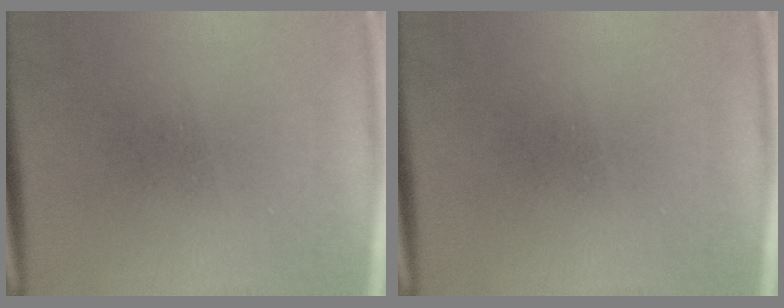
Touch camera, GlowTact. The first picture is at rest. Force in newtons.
{"total": 0.0}